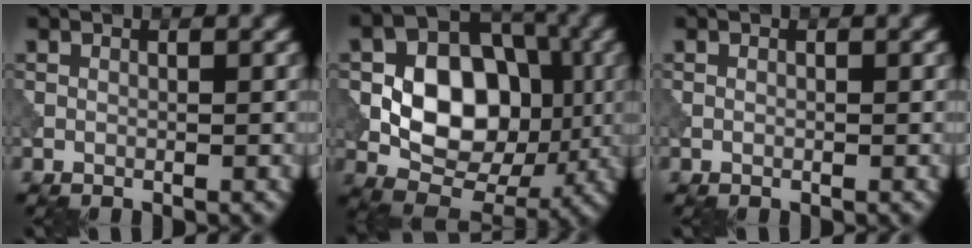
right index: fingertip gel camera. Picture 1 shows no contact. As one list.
[{"total": 10.4, "force": [-0.5, 7.5, 7.2], "torque": [-0.117, 0.008, -0.014]}, {"total": 0.0}]